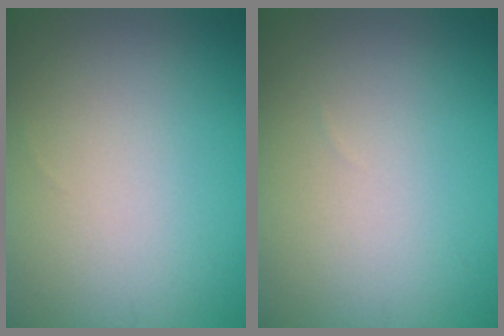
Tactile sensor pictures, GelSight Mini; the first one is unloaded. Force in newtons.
{"total": 0.0}